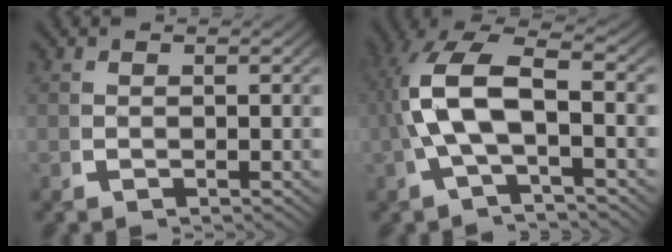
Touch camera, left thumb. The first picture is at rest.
{"total": 8.4, "force": [0.1, 4.2, 7.3], "torque": [-0.165, -0.011, 0.005]}